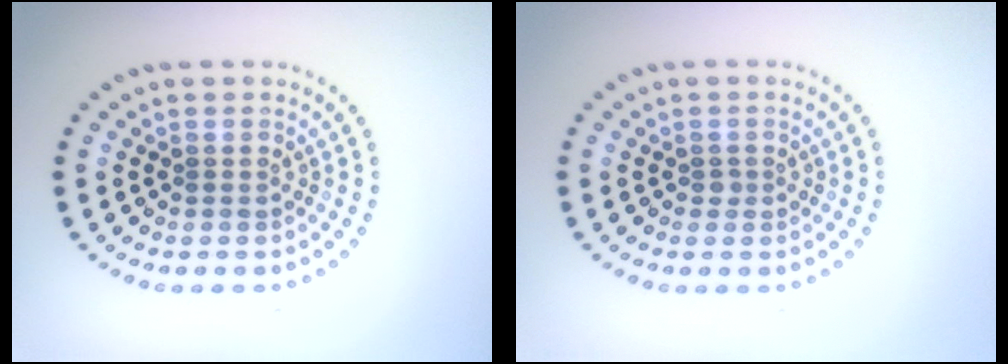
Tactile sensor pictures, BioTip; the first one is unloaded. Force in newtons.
{"total": 0.6, "press": 0.4, "slide": 0.4}